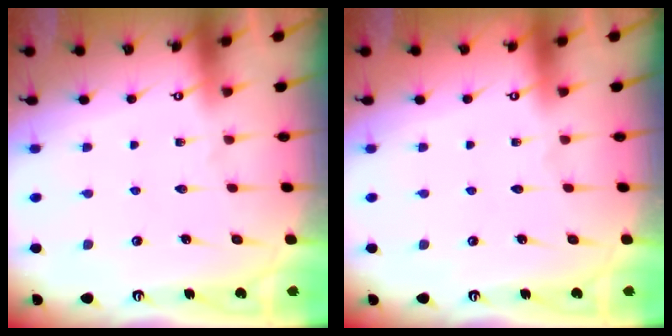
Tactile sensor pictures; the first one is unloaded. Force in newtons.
{"total": 0.0}